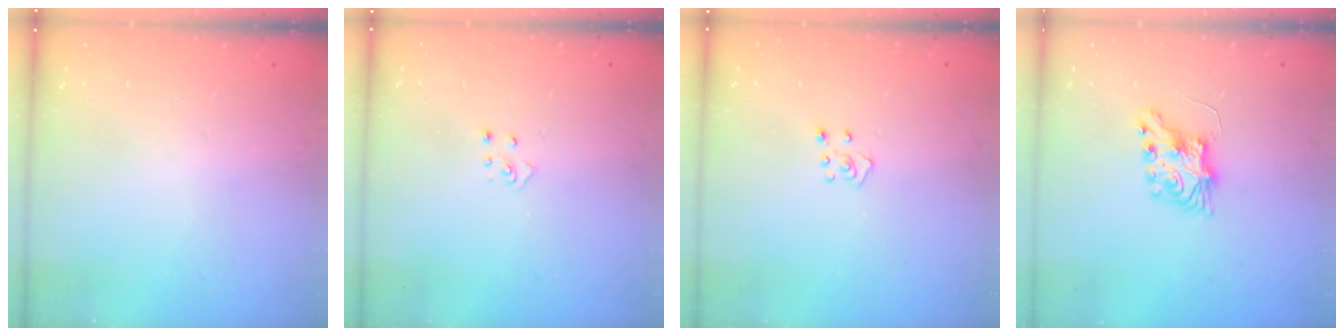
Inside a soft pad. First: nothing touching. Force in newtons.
{"total": 4.1, "press": 4.1, "slide": 0.4}
{"total": 4.2, "press": 4.1, "slide": 0.3}
{"total": 7.8, "press": 7.7, "slide": 0.4}